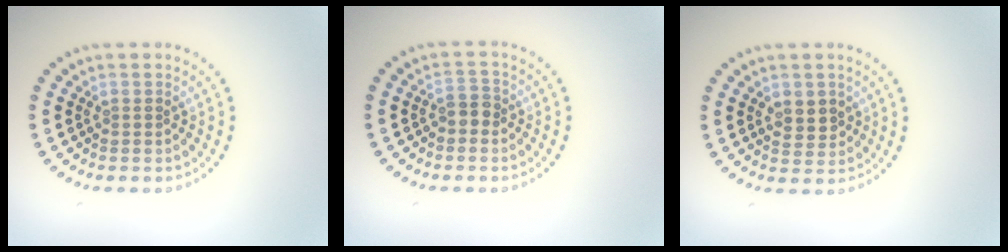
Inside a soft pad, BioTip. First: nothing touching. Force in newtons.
{"total": 1.3, "press": 1.2, "slide": 0.5}
{"total": 2.3, "press": 2.2, "slide": 0.6}